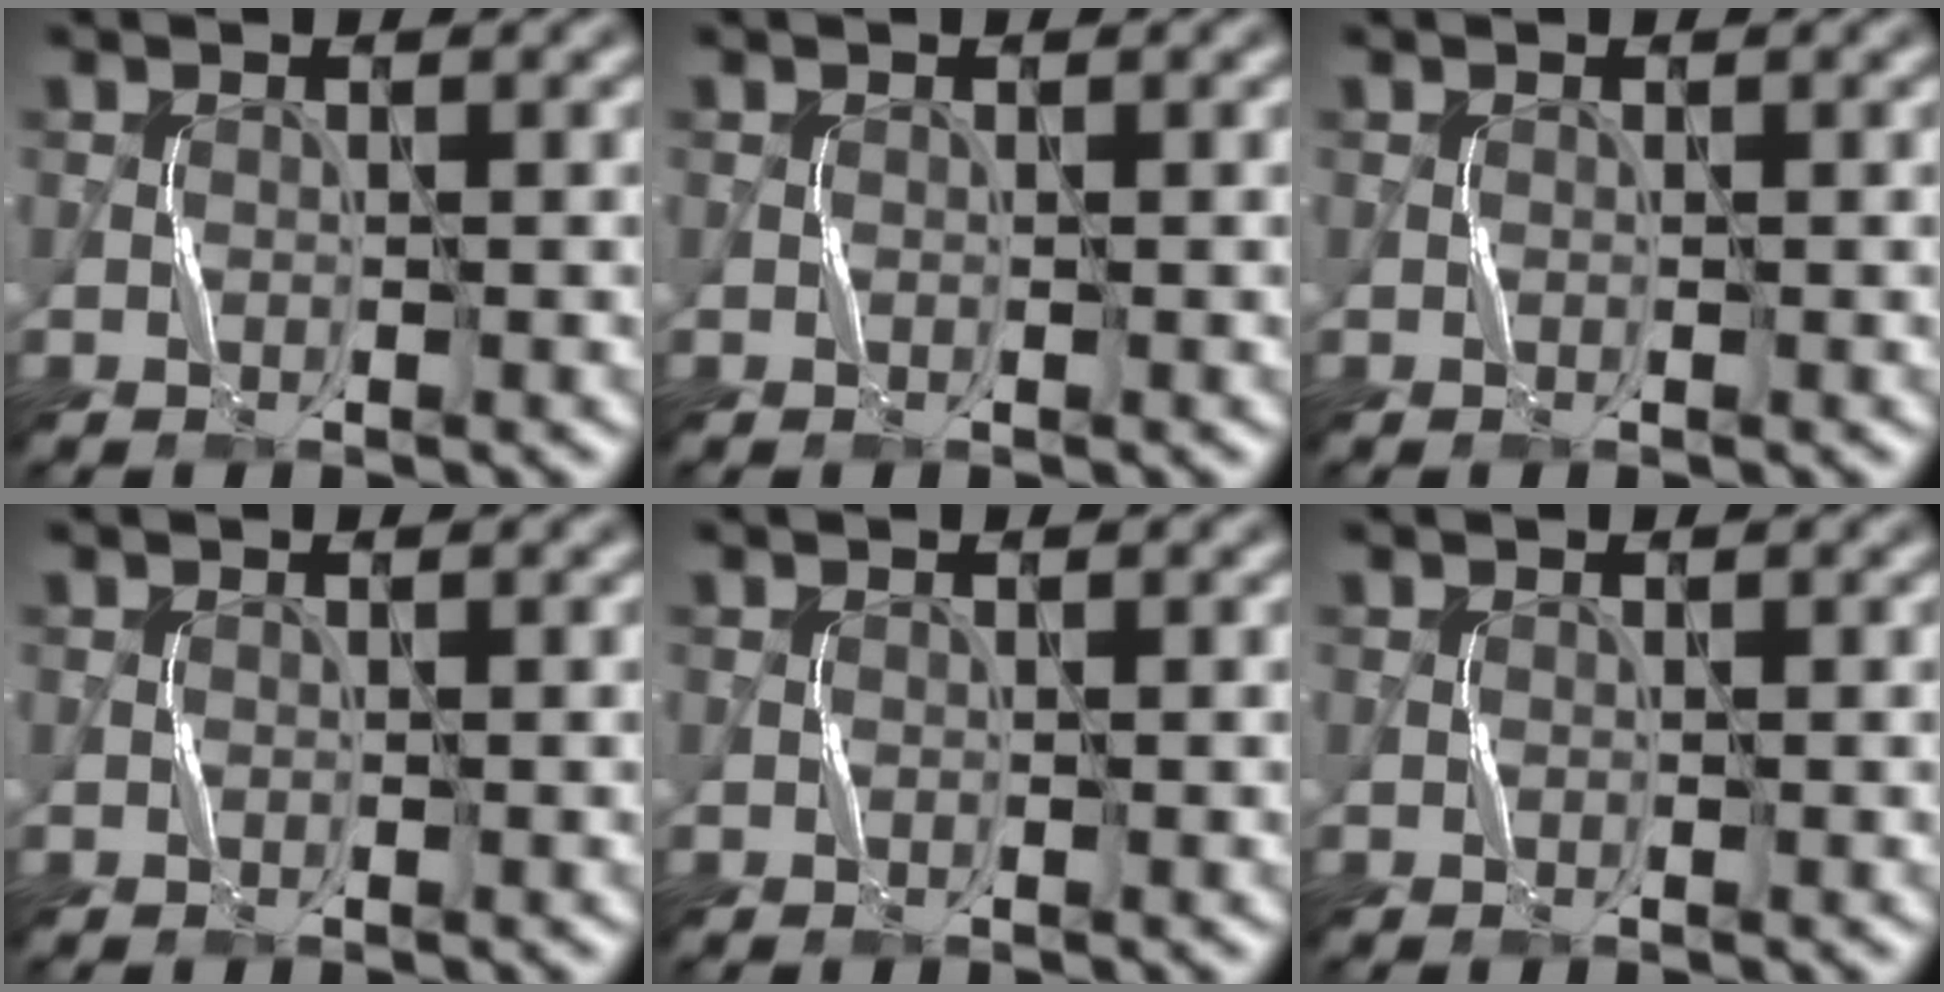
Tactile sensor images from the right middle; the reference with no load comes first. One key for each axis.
{"total": 0.0}
{"total": 0.0}
{"total": 0.0}
{"total": 0.0}
{"total": 0.0}